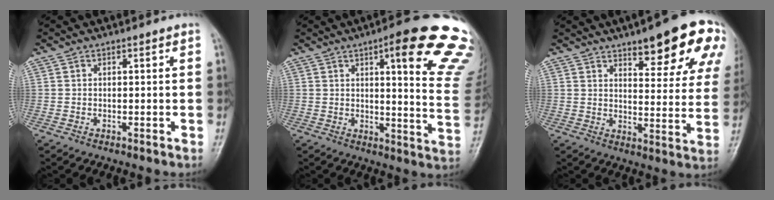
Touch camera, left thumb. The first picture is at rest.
{"total": 20.7, "force": [11.8, 4.2, 16.6], "torque": [-0.178, -0.050, 0.132]}
{"total": 18.0, "force": [10.1, 5.6, 13.8], "torque": [-0.139, -0.043, 0.131]}